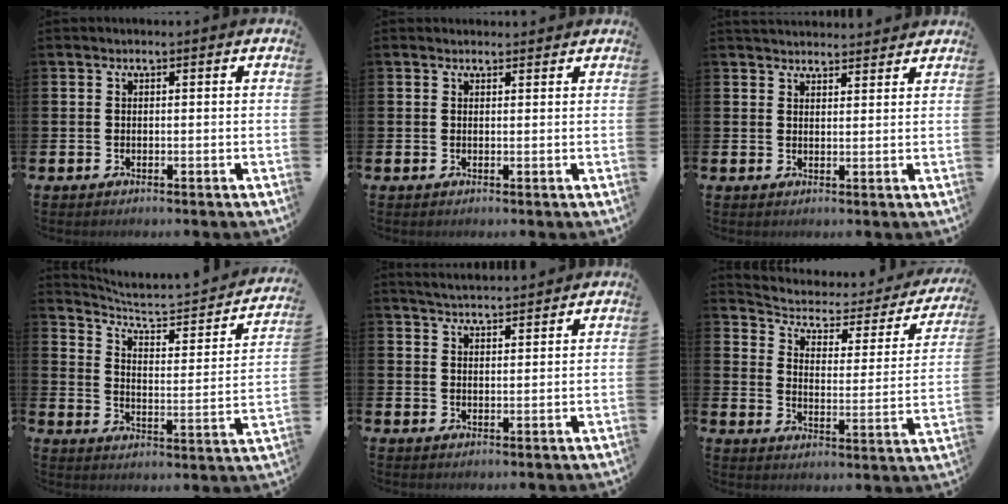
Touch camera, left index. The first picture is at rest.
{"total": 1.0, "force": [1.0, 0.4, 0.1], "torque": [0.007, 0.000, 0.016]}
{"total": 2.9, "force": [2.9, 0.4, -0.1], "torque": [-0.002, -0.014, 0.053]}
{"total": 5.3, "force": [4.6, 1.1, 2.5], "torque": [-0.056, -0.045, 0.063]}
{"total": 3.8, "force": [3.7, 0.1, 0.2], "torque": [-0.008, -0.021, 0.067]}
{"total": 4.2, "force": [3.2, 2.1, 1.6], "torque": [-0.054, -0.028, 0.044]}